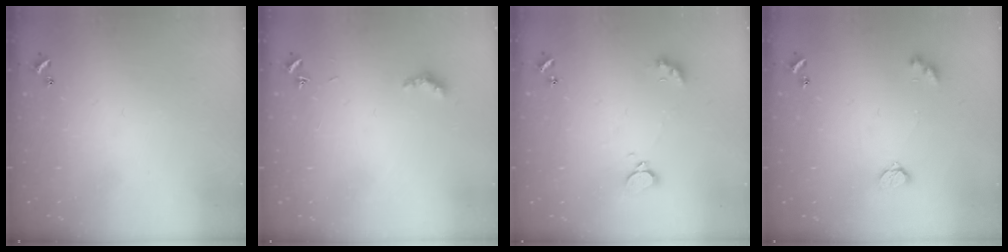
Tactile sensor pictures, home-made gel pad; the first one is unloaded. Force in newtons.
{"total": 3.5, "press": 3.4, "slide": 1.0}
{"total": 2.5, "press": 2.4, "slide": 0.5}
{"total": 4.2, "press": 4.2, "slide": 0.4}